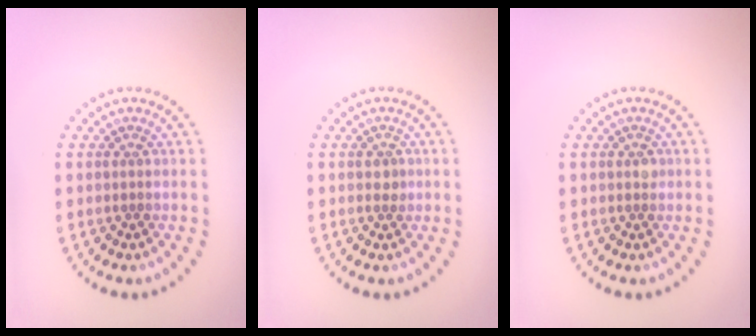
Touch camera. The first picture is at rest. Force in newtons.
{"total": 1.1, "press": 1.1, "slide": 0.2}
{"total": 0.5, "press": 0.4, "slide": 0.3}